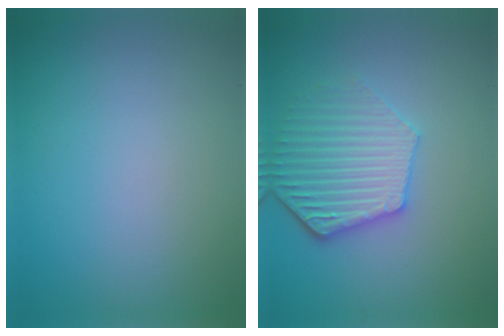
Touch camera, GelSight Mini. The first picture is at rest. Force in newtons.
{"total": 4.8, "press": 4.2, "slide": 2.4}